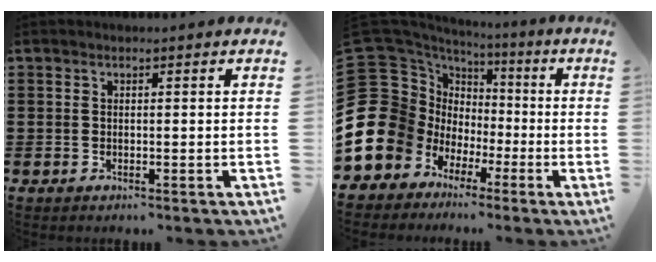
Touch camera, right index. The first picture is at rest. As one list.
[{"total": 18.1, "force": [-4.8, 15.9, 7.2], "torque": [-0.195, -0.008, -0.066]}]